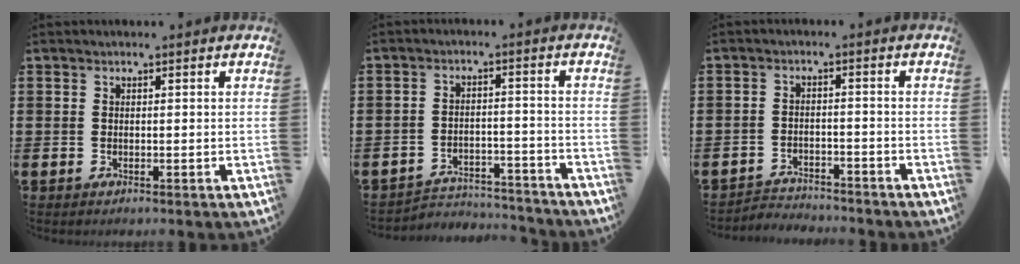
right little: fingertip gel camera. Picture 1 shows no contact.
{"total": 3.7, "force": [-3.6, 0.7, 0.3], "torque": [-0.009, 0.007, -0.078]}
{"total": 2.6, "force": [-2.5, 0.4, -0.2], "torque": [-0.006, 0.002, -0.056]}